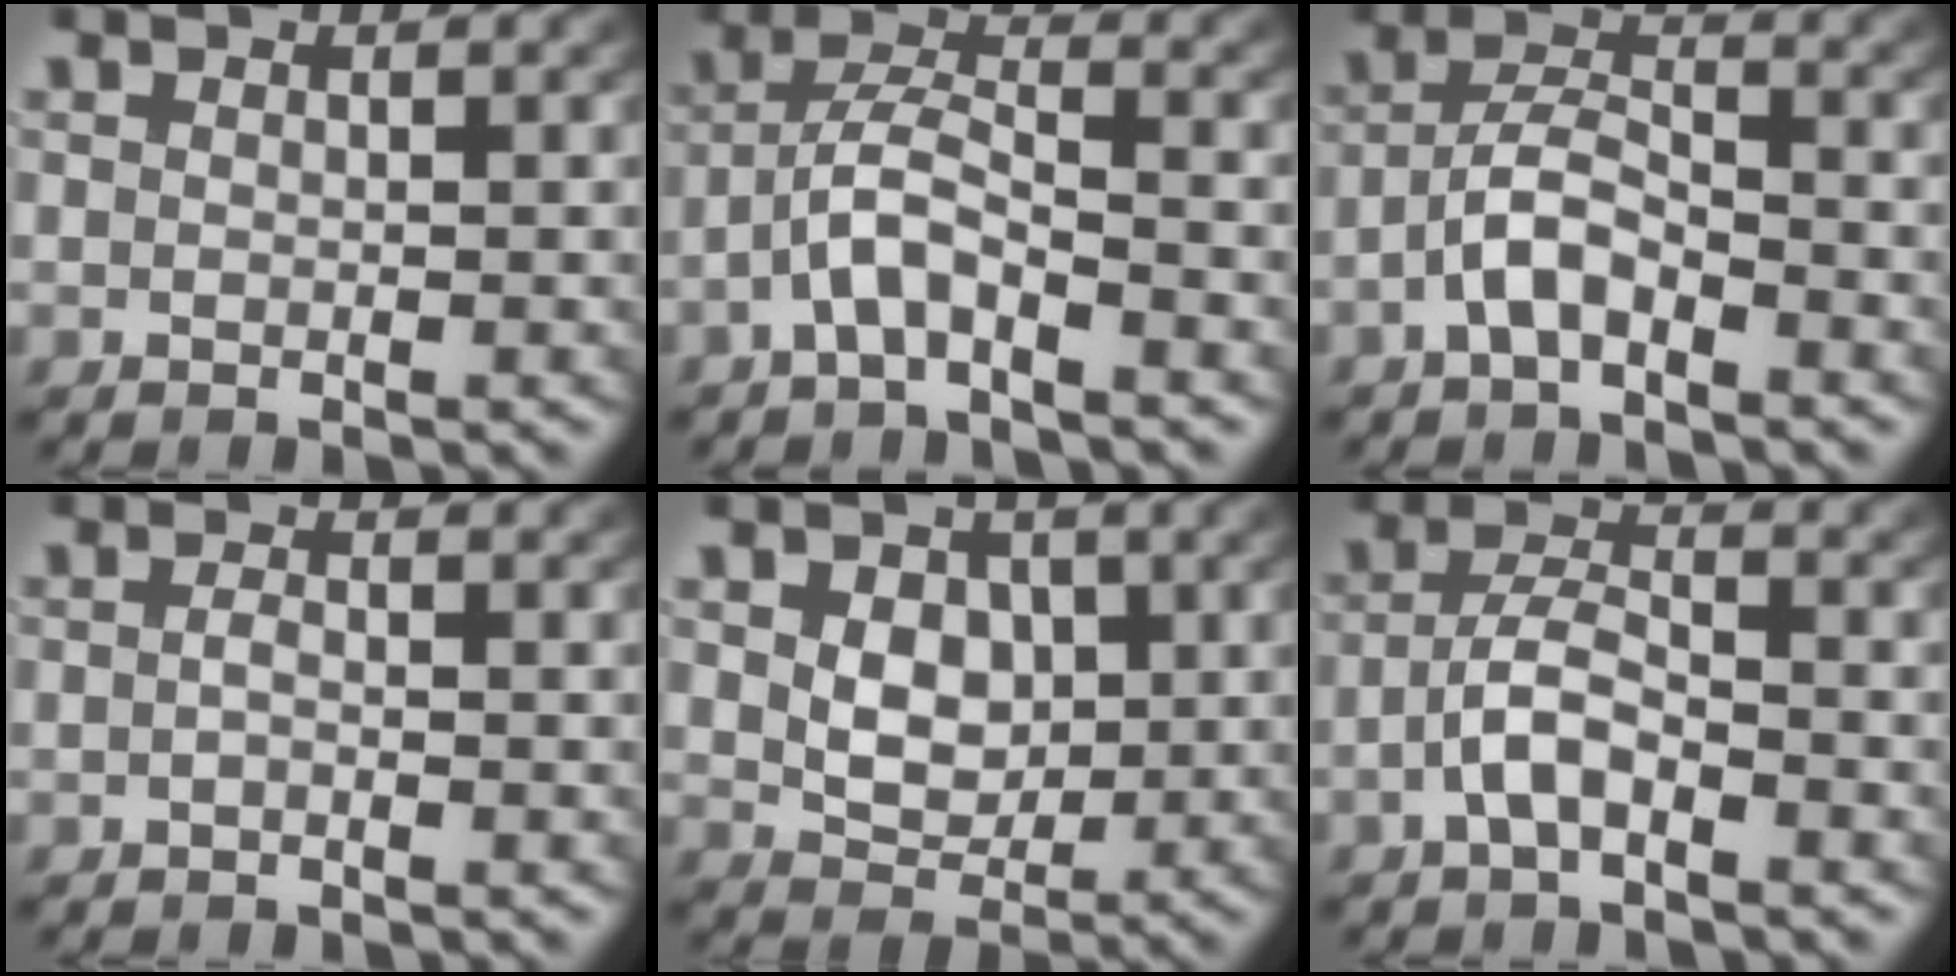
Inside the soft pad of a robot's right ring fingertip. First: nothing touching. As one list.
[{"total": 3.6, "force": [-1.7, 1.7, 2.6], "torque": [-0.056, -0.006, -0.033]}, {"total": 3.8, "force": [-2.3, 2.1, 2.3], "torque": [-0.041, -0.010, -0.042]}, {"total": 0.8, "force": [-0.6, 0.0, 0.5], "torque": [-0.017, -0.009, -0.006]}, {"total": 4.8, "force": [0.8, 3.8, 2.8], "torque": [-0.049, -0.021, 0.027]}, {"total": 3.4, "force": [-2.0, 1.4, 2.4], "torque": [-0.045, -0.003, -0.035]}]